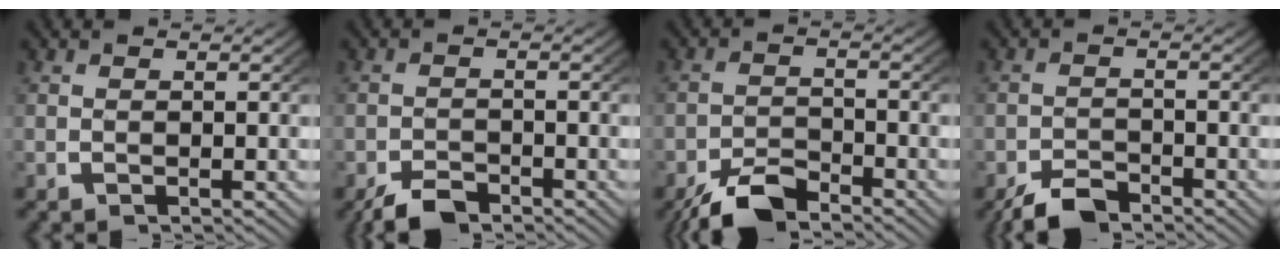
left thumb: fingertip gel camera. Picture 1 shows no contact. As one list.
[{"total": 3.2, "force": [-2.7, 1.3, 1.1], "torque": [-0.021, -0.014, -0.046]}, {"total": 5.0, "force": [-4.1, 1.9, 2.2], "torque": [-0.040, -0.011, -0.072]}, {"total": 3.7, "force": [-3.2, 1.4, 1.3], "torque": [-0.023, -0.014, -0.054]}]